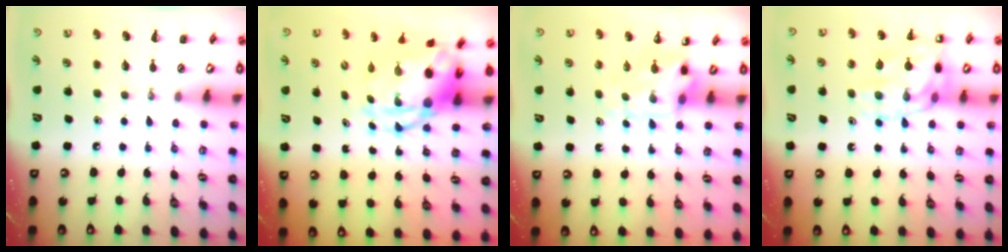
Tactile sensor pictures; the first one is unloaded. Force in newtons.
{"total": 7.5, "press": 7.3, "slide": 2.0}
{"total": 5.2, "press": 5.2, "slide": 0.8}
{"total": 14.0, "press": 13.8, "slide": 2.4}